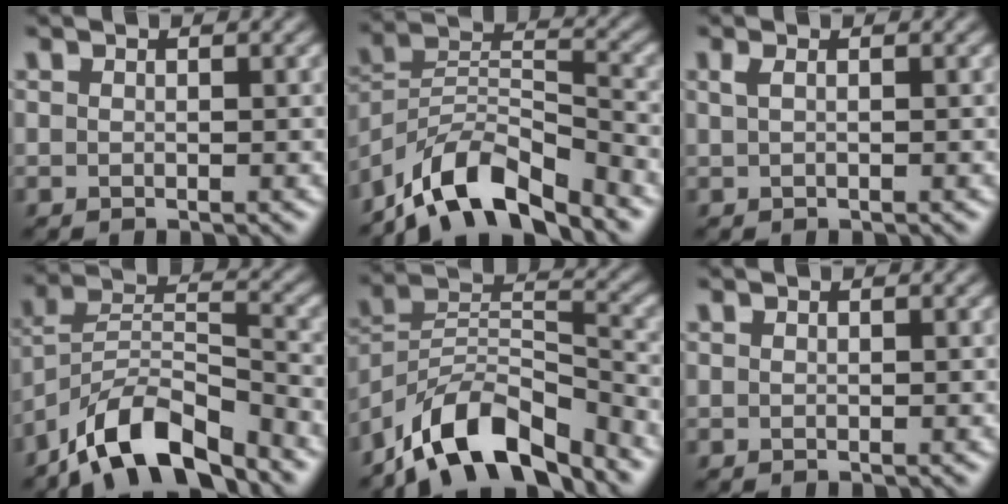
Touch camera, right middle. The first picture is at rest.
{"total": 9.5, "force": [-7.6, 3.2, 4.8], "torque": [-0.073, 0.001, -0.152]}
{"total": 0.9, "force": [0.3, 0.3, 0.8], "torque": [-0.017, 0.002, 0.005]}
{"total": 9.0, "force": [-6.7, 3.1, 5.1], "torque": [-0.083, -0.002, -0.136]}
{"total": 10.5, "force": [-8.0, 3.9, 5.6], "torque": [-0.085, 0.005, -0.161]}
{"total": 0.0}